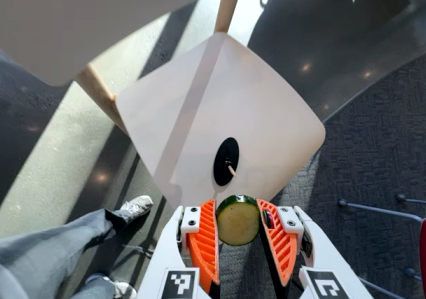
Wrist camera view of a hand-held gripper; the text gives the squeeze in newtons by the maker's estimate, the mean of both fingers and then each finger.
{"total": 10.7, "left": 10.7, "right": 10.7}